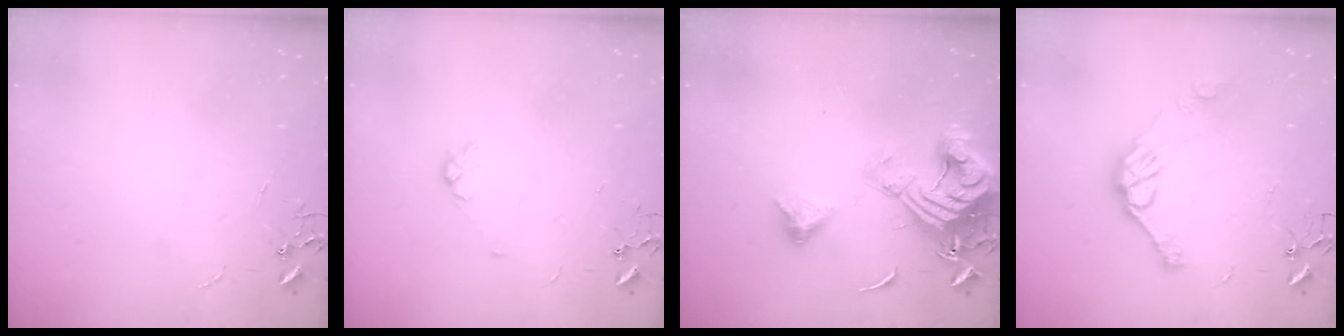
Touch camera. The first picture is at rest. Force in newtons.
{"total": 2.9, "press": 2.8, "slide": 0.5}
{"total": 17.6, "press": 17.5, "slide": 2.0}
{"total": 9.5, "press": 9.5, "slide": 0.4}